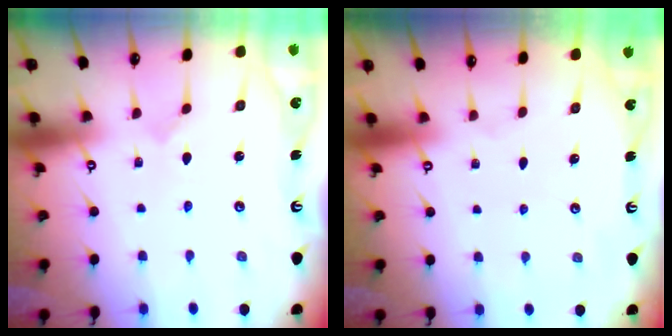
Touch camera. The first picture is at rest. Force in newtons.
{"total": 0.0}